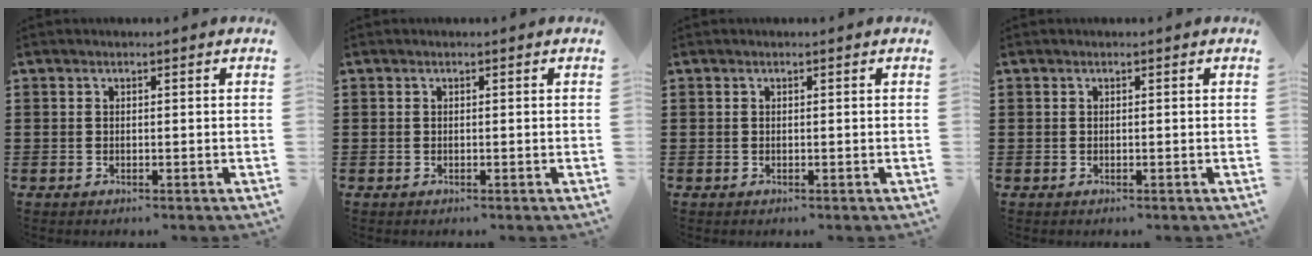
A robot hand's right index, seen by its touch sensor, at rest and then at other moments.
{"total": 0.0}
{"total": 0.0}
{"total": 0.0}